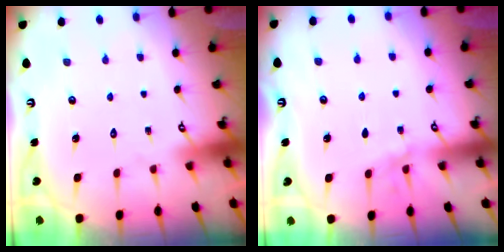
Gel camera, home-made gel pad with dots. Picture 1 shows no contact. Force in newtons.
{"total": 2.1, "press": 2.1, "slide": 0.2}